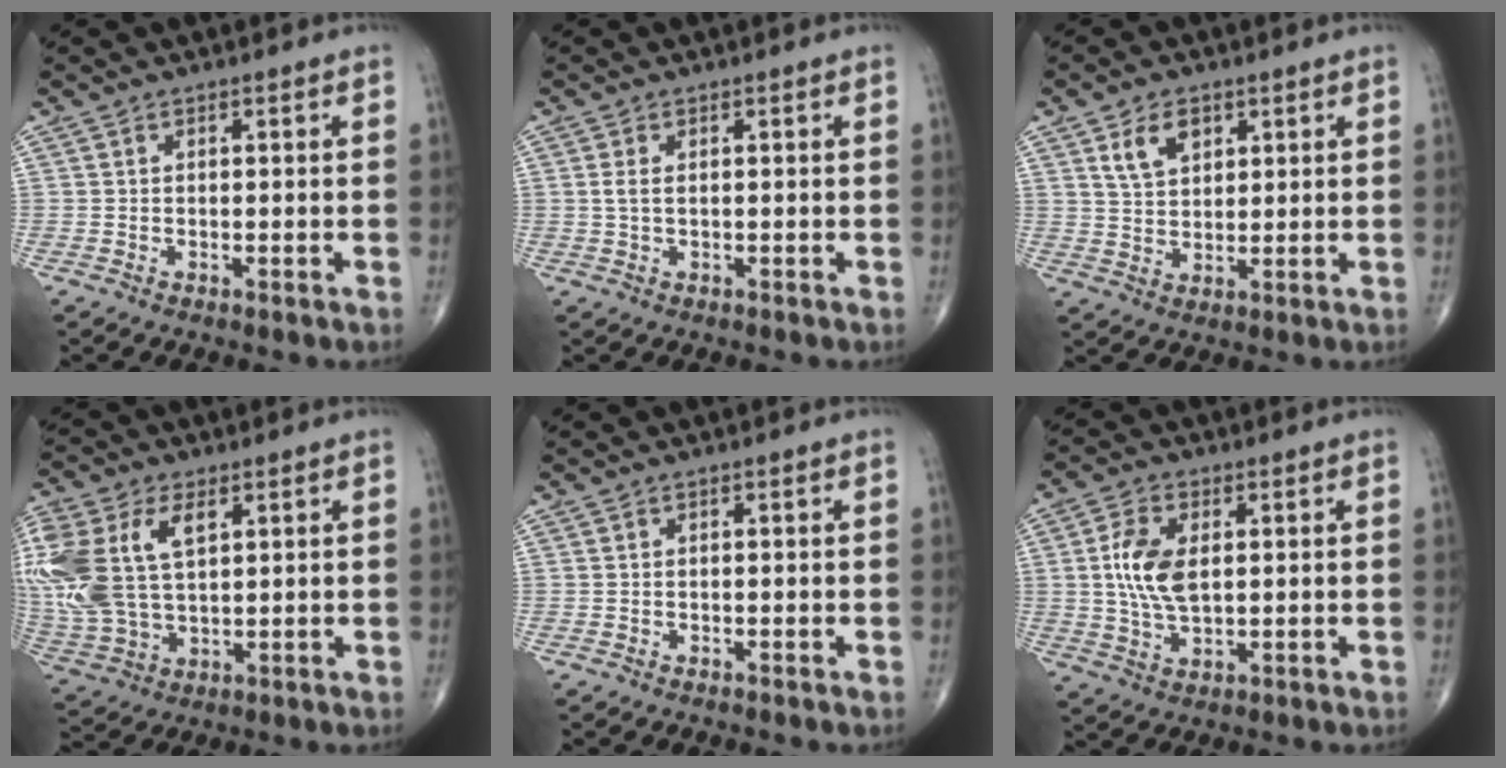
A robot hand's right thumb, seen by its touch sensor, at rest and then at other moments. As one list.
[{"total": 2.0, "force": [0.4, 1.1, 1.7], "torque": [-0.042, 0.004, 0.009]}, {"total": 6.5, "force": [3.1, 4.1, 3.9], "torque": [-0.053, -0.016, 0.059]}, {"total": 20.9, "force": [5.7, 12.5, 15.8], "torque": [-0.384, 0.008, 0.112]}, {"total": 0.0}, {"total": 9.1, "force": [1.3, 5.0, 7.5], "torque": [-0.151, -0.005, 0.028]}]